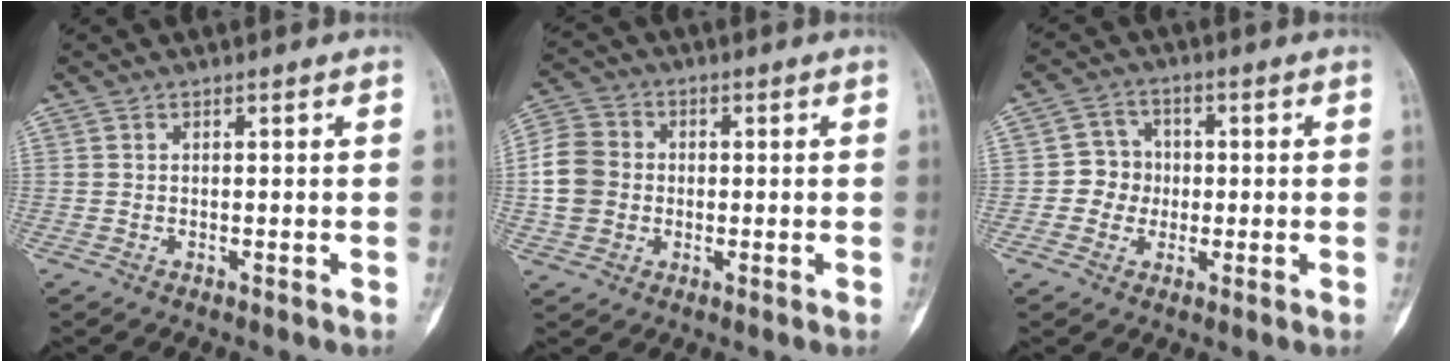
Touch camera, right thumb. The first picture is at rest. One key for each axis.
{"total": 8.7, "fx": -0.5, "fy": 7.5, "fz": 4.3, "tx": -0.076, "ty": 0.019, "tz": -0.019}
{"total": 5.3, "fx": -0.5, "fy": 5.1, "fz": 1.4, "tx": 0.015, "ty": 0.014, "tz": -0.018}